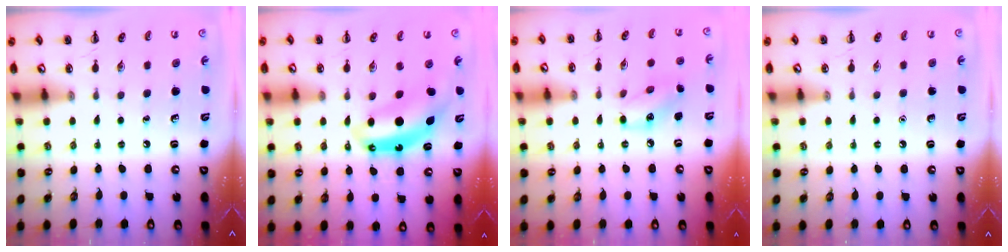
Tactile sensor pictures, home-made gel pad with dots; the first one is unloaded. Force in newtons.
{"total": 7.8, "press": 7.6, "slide": 2.0}
{"total": 7.9, "press": 7.9, "slide": 0.4}
{"total": 1.6, "press": 1.5, "slide": 0.1}